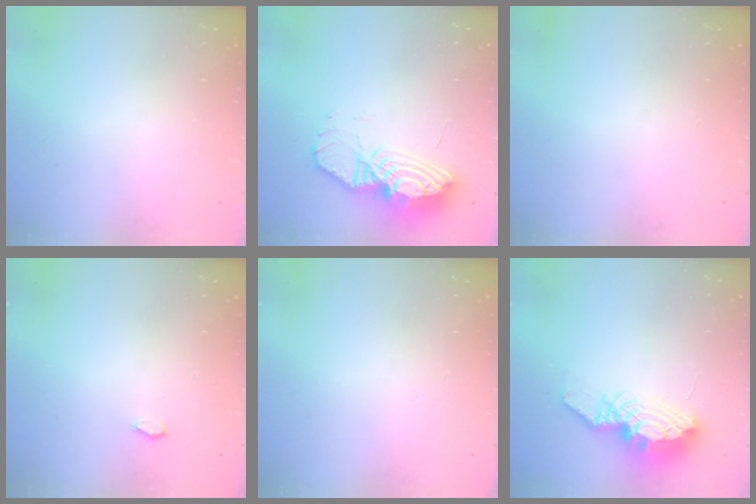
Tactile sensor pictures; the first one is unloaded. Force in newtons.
{"total": 13.9, "press": 13.9, "slide": 1.3}
{"total": 0.0}
{"total": 2.4, "press": 2.4, "slide": 0.3}
{"total": 0.0}
{"total": 10.2, "press": 10.1, "slide": 0.8}